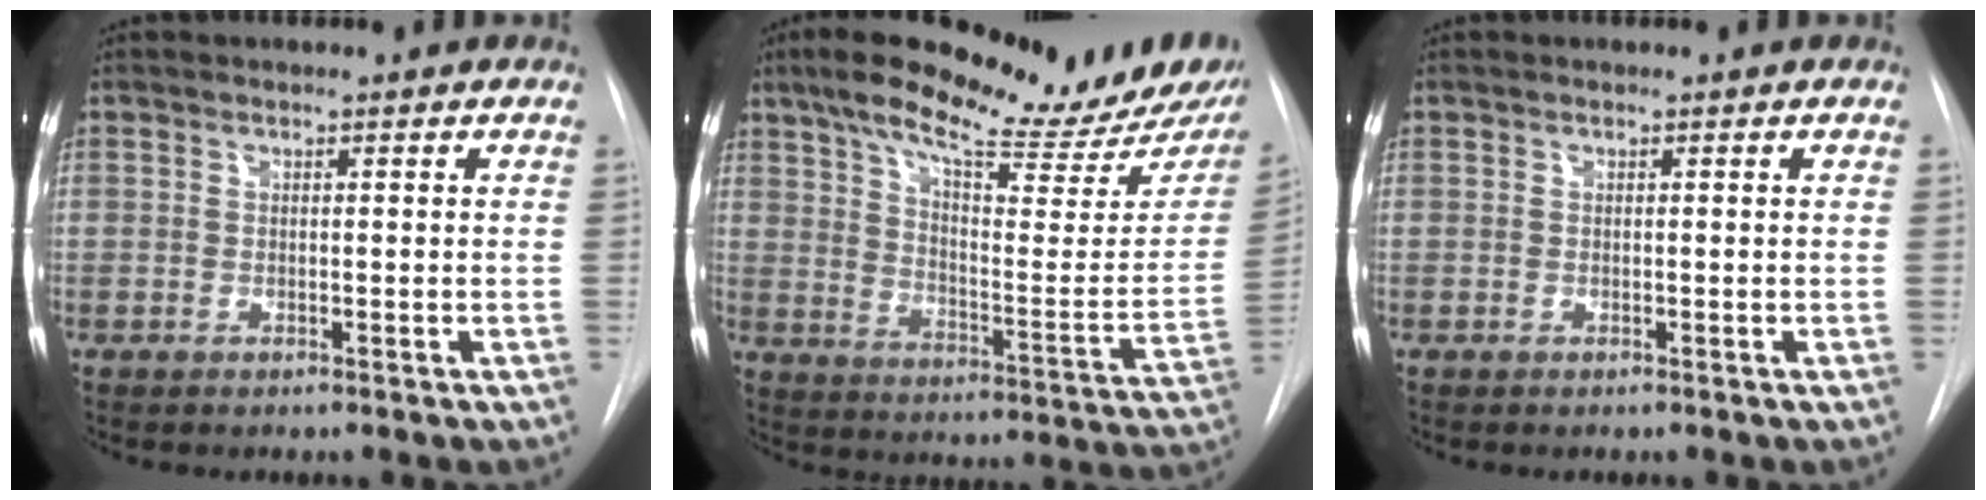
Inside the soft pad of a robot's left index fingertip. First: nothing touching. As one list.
[{"total": 25.0, "force": [19.7, 4.6, 14.7], "torque": [-0.227, -0.036, 0.265]}, {"total": 0.0}]